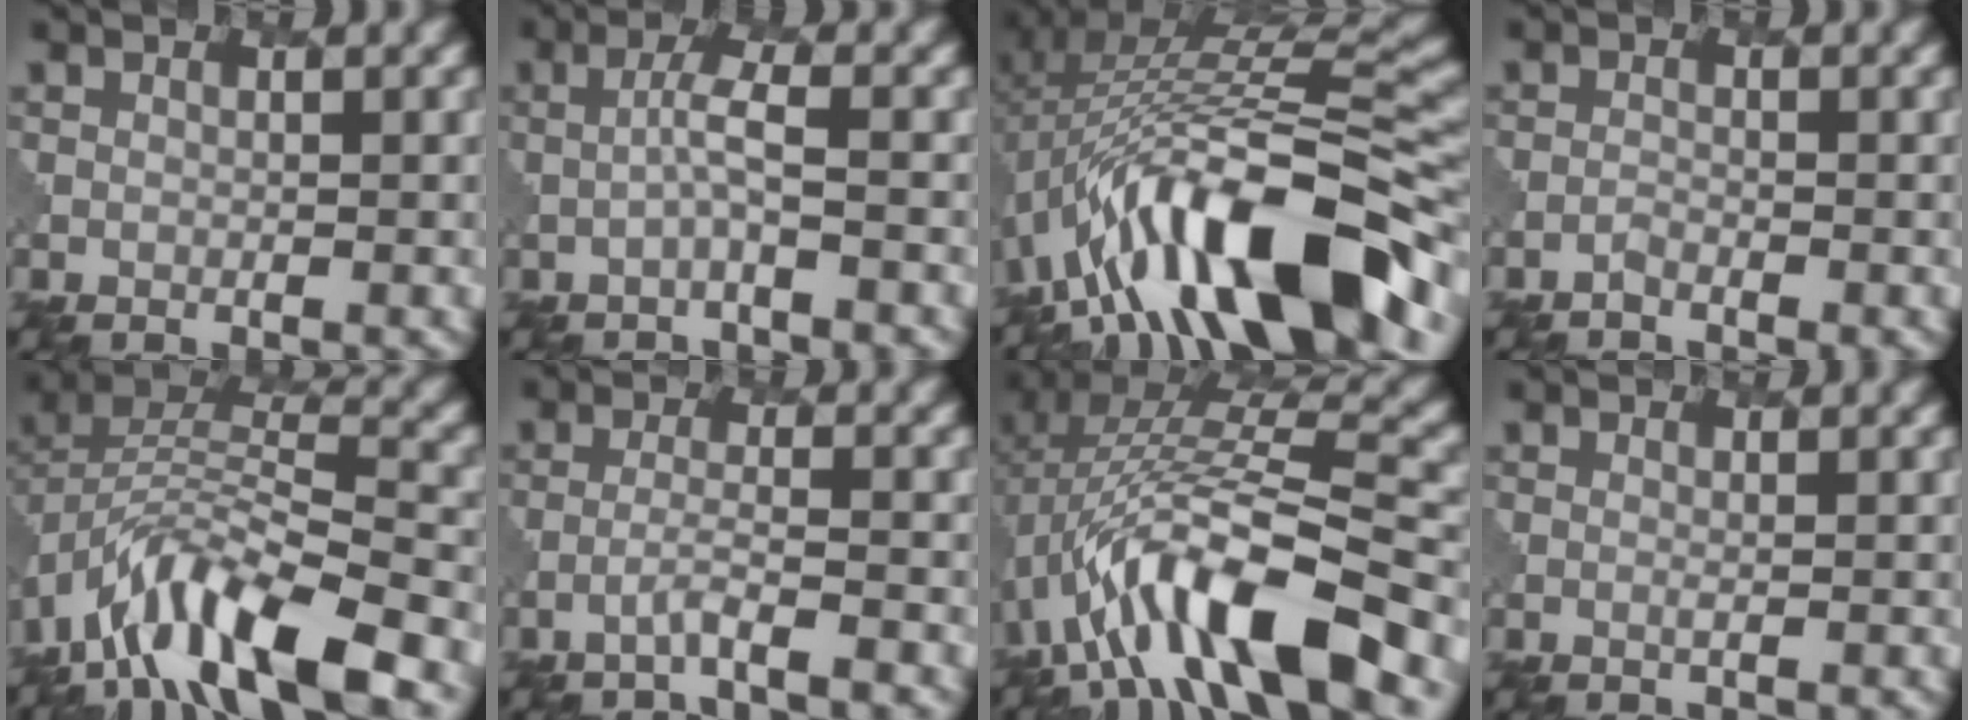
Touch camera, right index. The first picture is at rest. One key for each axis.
{"total": 2.2, "fx": -0.3, "fy": 0.2, "fz": 2.2, "tx": -0.043, "ty": 0.006, "tz": -0.009}
{"total": 14.5, "fx": -7.3, "fy": 4.9, "fz": 11.6, "tx": -0.183, "ty": 0.027, "tz": -0.111}
{"total": 0.7, "fx": -0.7, "fy": 0.1, "fz": -0.1, "tx": 0.003, "ty": -0.002, "tz": -0.017}
{"total": 11.1, "fx": -6.9, "fy": 3.7, "fz": 7.8, "tx": -0.135, "ty": 0.005, "tz": -0.134}
{"total": 2.1, "fx": -1.3, "fy": 0.0, "fz": 1.7, "tx": -0.028, "ty": 0.006, "tz": -0.034}
{"total": 11.8, "fx": -4.5, "fy": 4.2, "fz": 10.1, "tx": -0.173, "ty": 0.007, "tz": -0.075}
{"total": 0.6, "fx": 0.2, "fy": 0.3, "fz": 0.5, "tx": -0.006, "ty": -0.002, "tz": 0.001}